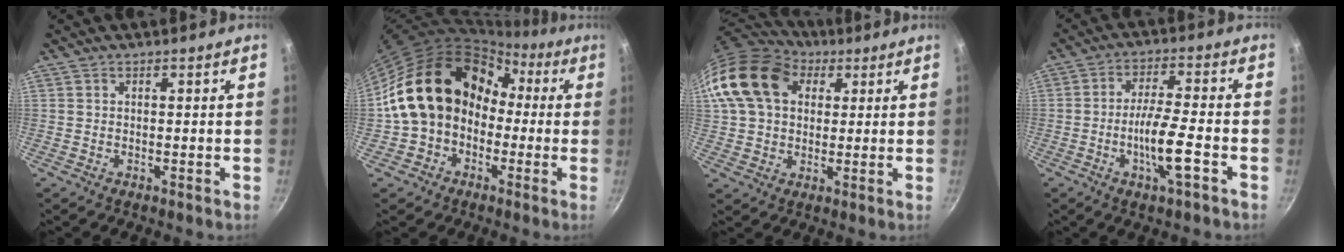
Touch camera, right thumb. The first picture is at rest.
{"total": 16.9, "force": [-0.8, 13.8, 9.8], "torque": [-0.135, 0.065, -0.020]}
{"total": 17.1, "force": [5.3, 12.6, 10.3], "torque": [-0.177, 0.018, 0.082]}
{"total": 8.8, "force": [-3.5, 1.4, 8.0], "torque": [-0.143, 0.018, -0.065]}